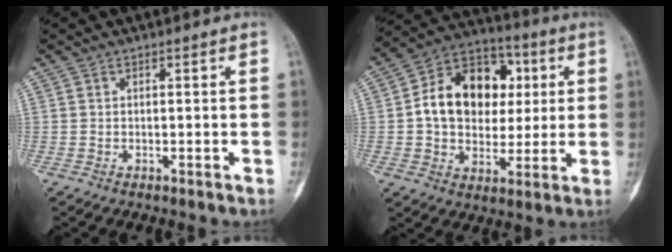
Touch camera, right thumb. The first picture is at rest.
{"total": 18.2, "force": [2.4, 13.6, 11.8], "torque": [-0.151, 0.020, 0.037]}